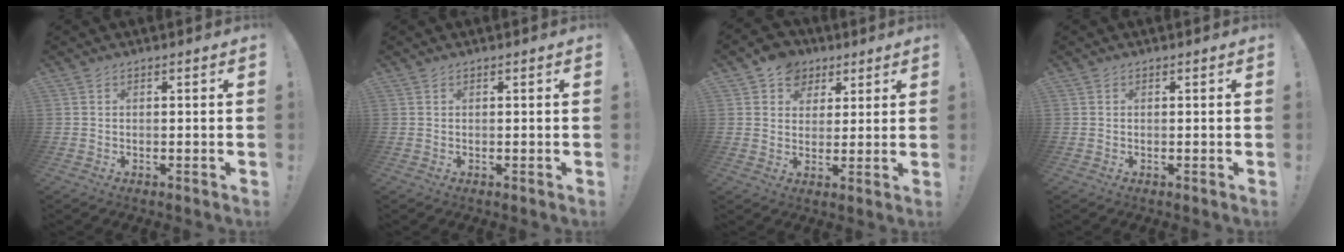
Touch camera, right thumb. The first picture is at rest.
{"total": 0.0}
{"total": 8.3, "force": [4.1, 6.9, 2.2], "torque": [-0.027, -0.022, 0.081]}
{"total": 0.0}